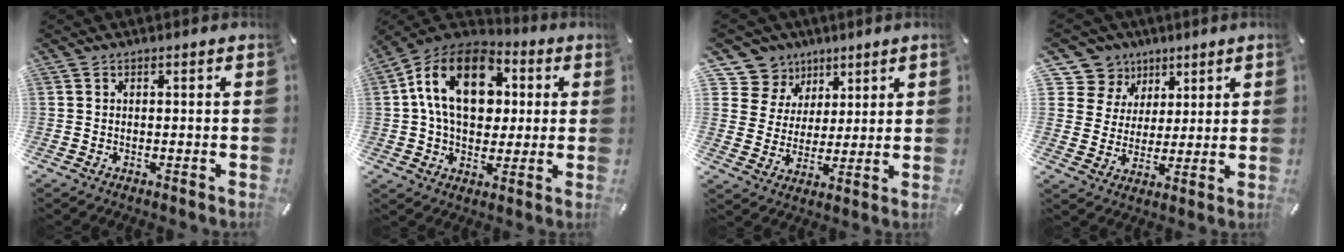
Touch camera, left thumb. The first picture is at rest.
{"total": 19.0, "force": [3.9, 13.4, 12.9], "torque": [-0.230, 0.000, 0.066]}
{"total": 10.1, "force": [5.6, 8.3, 0.5], "torque": [-0.026, -0.044, 0.112]}
{"total": 10.1, "force": [5.1, 8.6, 0.8], "torque": [-0.030, -0.038, 0.102]}